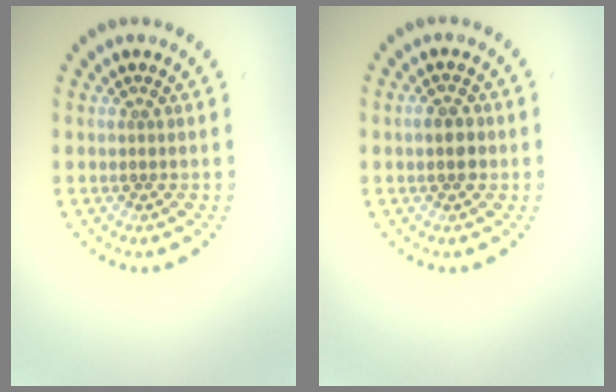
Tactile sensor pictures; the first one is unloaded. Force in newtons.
{"total": 1.9, "press": 1.9, "slide": 0.2}